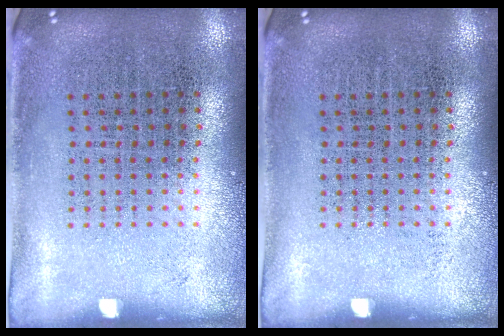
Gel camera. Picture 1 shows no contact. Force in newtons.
{"total": 0.0}